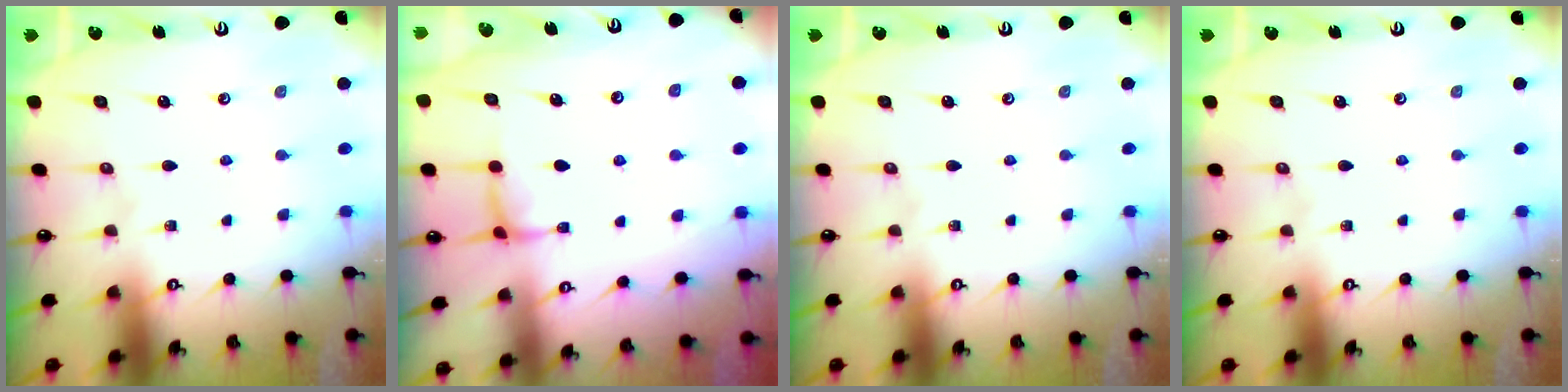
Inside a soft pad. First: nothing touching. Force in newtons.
{"total": 0.8, "press": 0.3, "slide": 0.7}
{"total": 0.0}
{"total": 0.0}